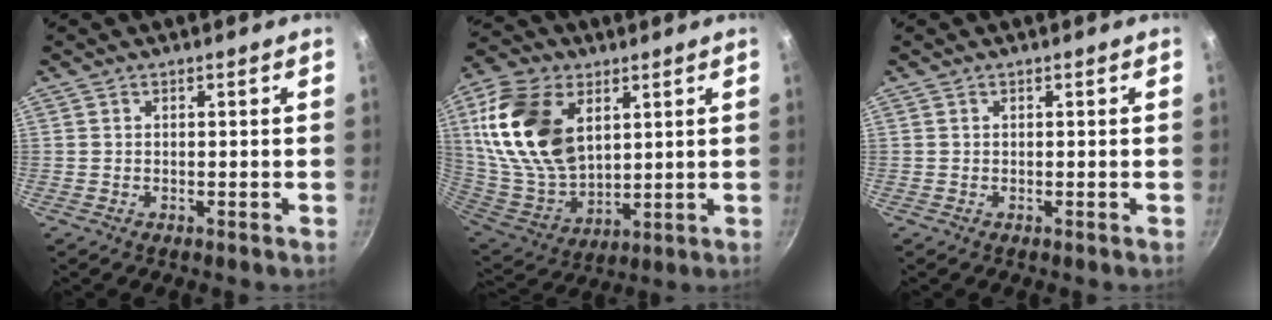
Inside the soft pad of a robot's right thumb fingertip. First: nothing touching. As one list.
[{"total": 21.1, "force": [6.7, 13.4, 14.9], "torque": [-0.270, -0.025, 0.137]}, {"total": 0.0}]